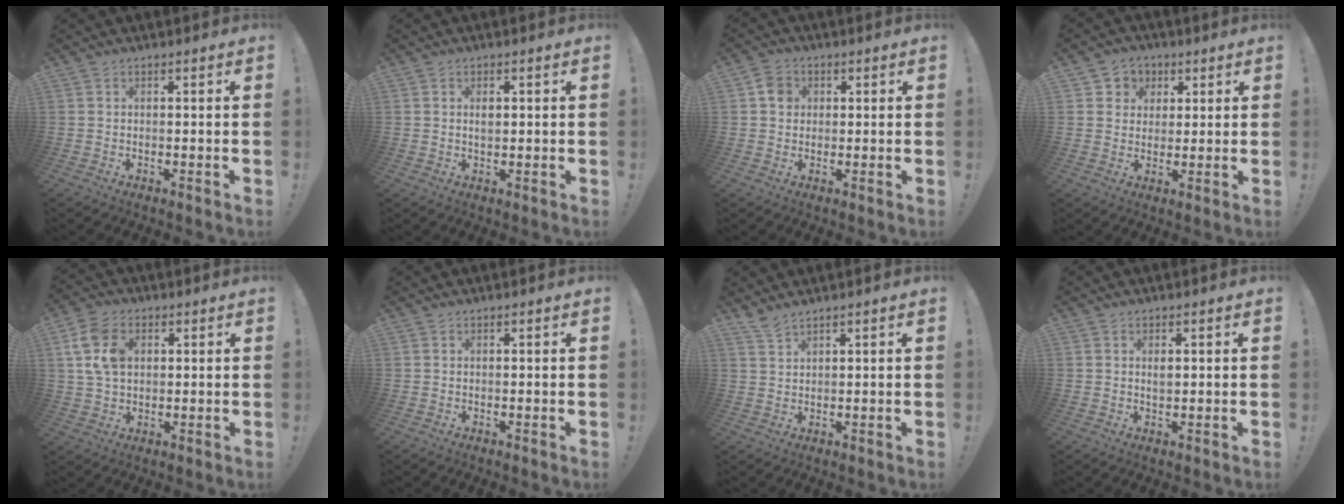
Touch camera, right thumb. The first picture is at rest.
{"total": 2.0, "force": [0.4, 1.3, 1.5], "torque": [-0.018, -0.001, 0.002]}
{"total": 4.8, "force": [1.0, 4.3, 1.9], "torque": [-0.023, 0.007, 0.019]}
{"total": 3.8, "force": [0.7, 3.6, 1.0], "torque": [-0.007, -0.001, 0.012]}
{"total": 11.3, "force": [3.1, 7.6, 7.8], "torque": [-0.147, -0.002, 0.061]}
{"total": 0.0}
{"total": 4.8, "force": [4.2, 0.8, 2.2], "torque": [-0.044, -0.025, 0.078]}
{"total": 1.6, "force": [0.4, 0.9, 1.3], "torque": [-0.021, 0.000, 0.006]}